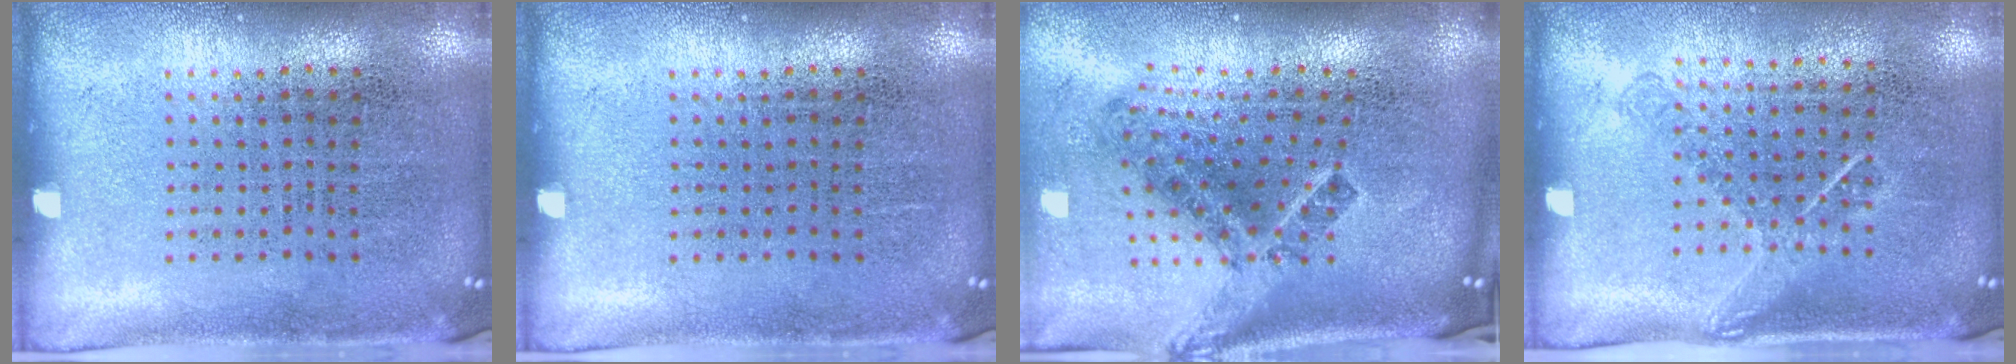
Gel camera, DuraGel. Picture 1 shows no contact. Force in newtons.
{"total": 0.0}
{"total": 2.6, "press": 1.6, "slide": 2.1}
{"total": 1.2, "press": 0.9, "slide": 0.9}